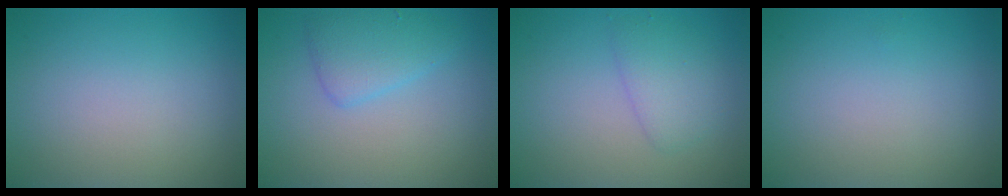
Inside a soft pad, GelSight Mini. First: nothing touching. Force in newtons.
{"total": 2.8, "press": 2.8, "slide": 0.3}
{"total": 2.4, "press": 2.4, "slide": 0.1}
{"total": 0.0}